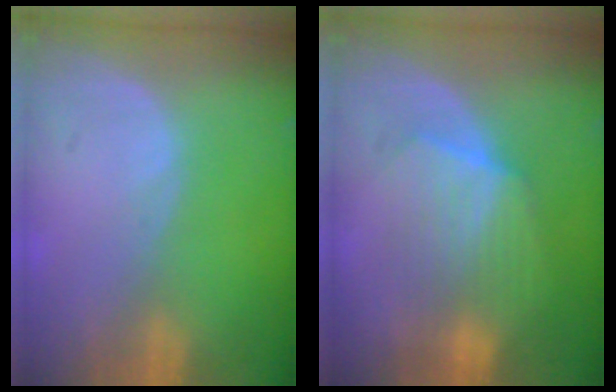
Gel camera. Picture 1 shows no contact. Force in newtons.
{"total": 7.1, "press": 6.9, "slide": 1.3}